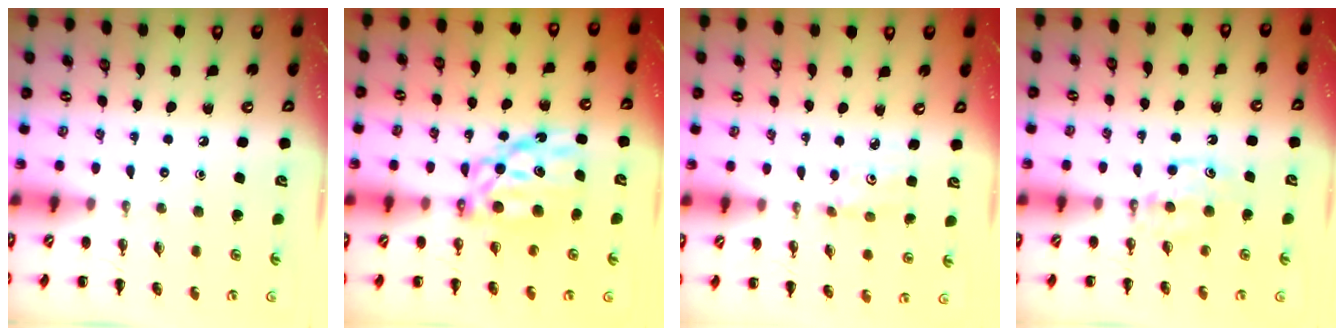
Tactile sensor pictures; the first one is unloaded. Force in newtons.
{"total": 8.7, "press": 8.6, "slide": 1.4}
{"total": 2.4, "press": 2.3, "slide": 0.8}
{"total": 5.2, "press": 4.9, "slide": 1.5}